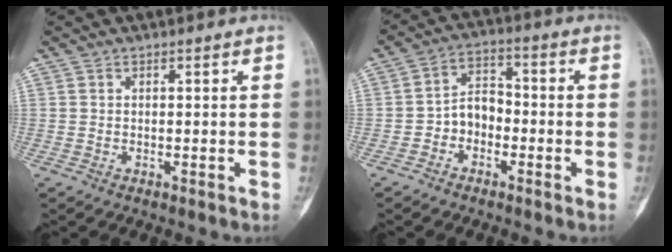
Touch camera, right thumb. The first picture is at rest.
{"total": 5.9, "force": [-2.1, 4.5, 3.2], "torque": [-0.033, 0.032, -0.051]}